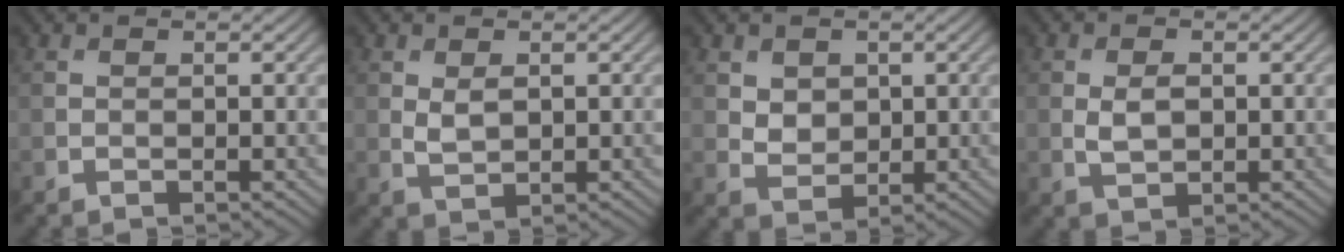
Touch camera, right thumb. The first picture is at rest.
{"total": 2.4, "force": [0.6, 1.4, 1.8], "torque": [-0.045, -0.006, 0.017]}
{"total": 3.0, "force": [1.2, 2.4, 1.5], "torque": [-0.042, -0.005, 0.021]}
{"total": 2.9, "force": [0.2, 1.8, 2.3], "torque": [-0.053, -0.005, 0.007]}